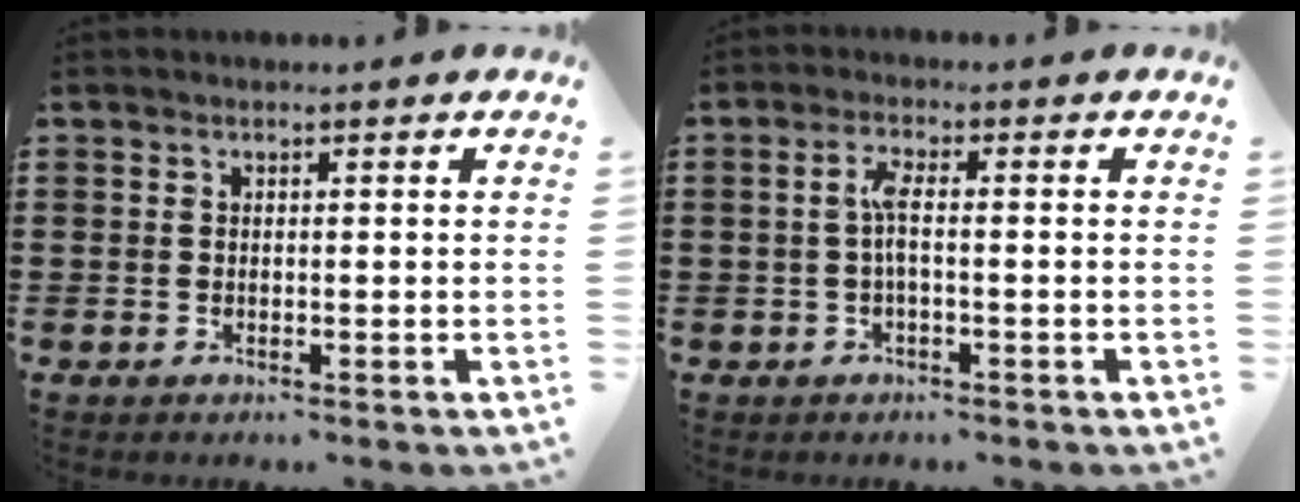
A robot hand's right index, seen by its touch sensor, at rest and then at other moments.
{"total": 3.2, "force": [-0.4, 0.4, 3.1], "torque": [-0.066, 0.000, -0.013]}